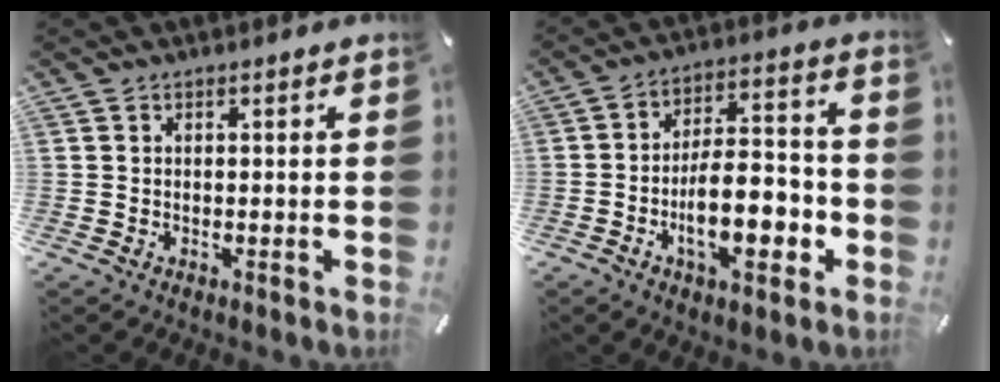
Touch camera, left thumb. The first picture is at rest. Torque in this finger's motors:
{"motor_torque": [1.75, 2.62, 1.14, 0.85, 0.25]}